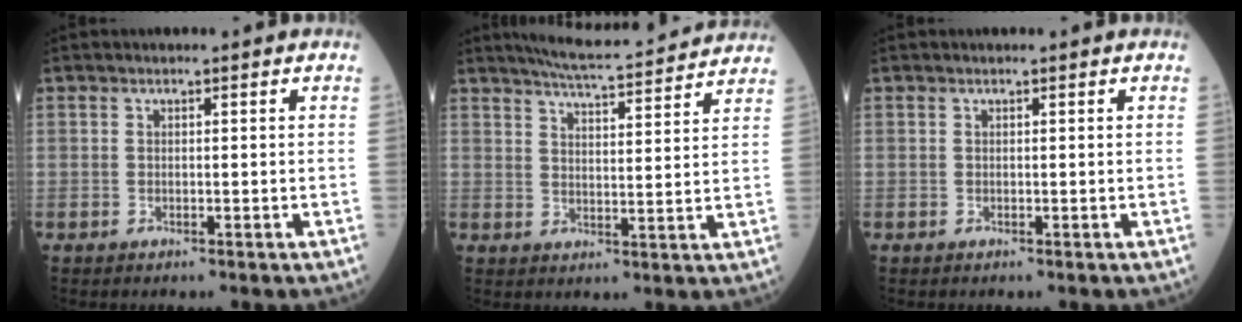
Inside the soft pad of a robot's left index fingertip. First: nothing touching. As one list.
[{"total": 13.4, "force": [12.6, 0.7, 4.6], "torque": [-0.077, 0.016, 0.166]}, {"total": 0.0}]